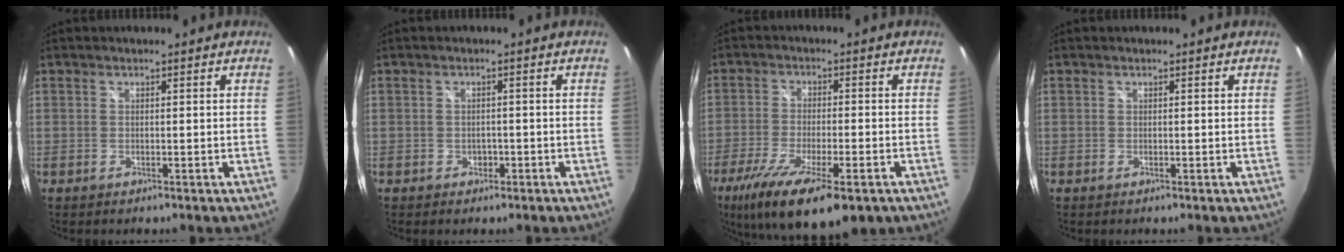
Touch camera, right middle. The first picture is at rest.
{"total": 2.0, "force": [-0.9, 1.7, 0.4], "torque": [-0.010, -0.001, -0.010]}
{"total": 17.8, "force": [-10.9, 5.4, 13.1], "torque": [-0.253, -0.064, -0.177]}
{"total": 0.0}